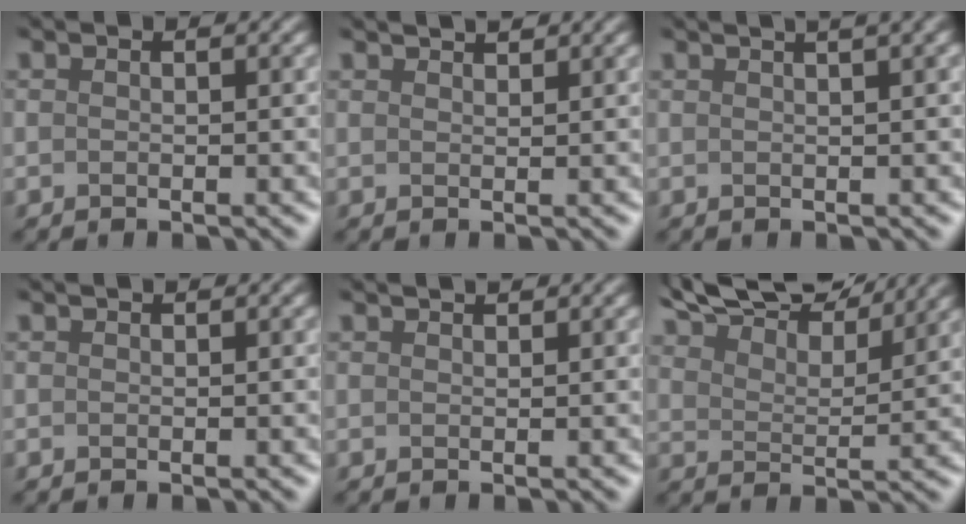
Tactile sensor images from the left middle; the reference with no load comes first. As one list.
[{"total": 1.5, "force": [1.2, -0.6, -0.5], "torque": [-0.008, 0.005, 0.016]}, {"total": 3.2, "force": [1.9, 0.9, 2.4], "torque": [-0.022, 0.035, 0.010]}, {"total": 0.0}, {"total": 1.1, "force": [1.0, -0.3, -0.1], "torque": [-0.017, 0.006, 0.011]}, {"total": 9.1, "force": [8.8, 0.8, 2.4], "torque": [-0.062, 0.010, 0.131]}]